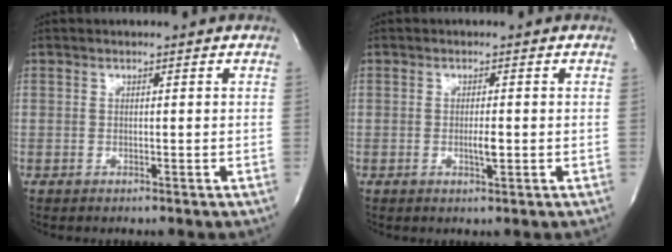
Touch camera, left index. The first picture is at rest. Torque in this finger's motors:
{"motor_torque": [0.39, 0.03, 0.01, 0.04]}